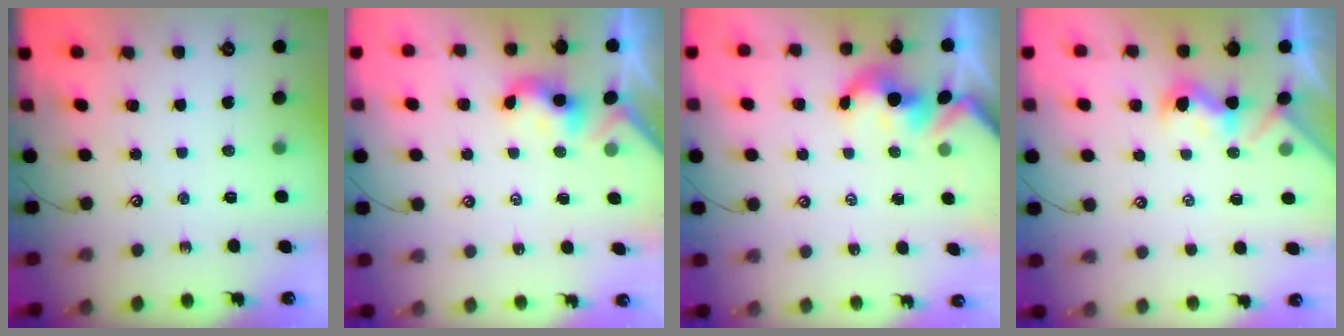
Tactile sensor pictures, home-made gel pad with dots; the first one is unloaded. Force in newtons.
{"total": 2.4, "press": 2.4, "slide": 0.2}
{"total": 2.4, "press": 2.4, "slide": 0.1}
{"total": 0.8, "press": 0.4, "slide": 0.7}